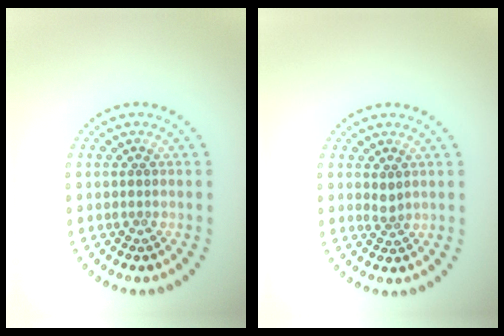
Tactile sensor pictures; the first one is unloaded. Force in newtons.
{"total": 1.0, "press": 0.8, "slide": 0.6}